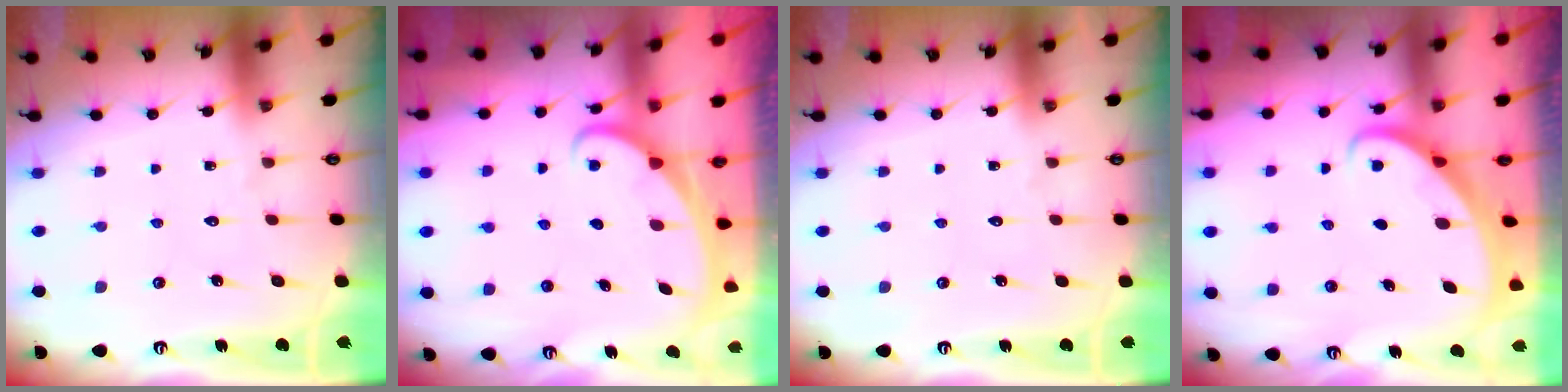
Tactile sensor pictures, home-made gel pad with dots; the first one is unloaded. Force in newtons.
{"total": 1.7, "press": 1.7, "slide": 0.1}
{"total": 0.0}
{"total": 2.6, "press": 2.6, "slide": 0.2}